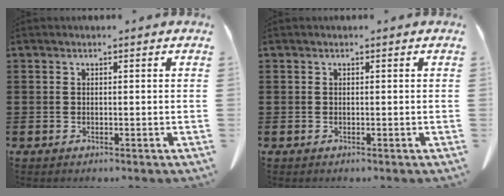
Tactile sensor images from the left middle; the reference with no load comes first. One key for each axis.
{"total": 0.0}